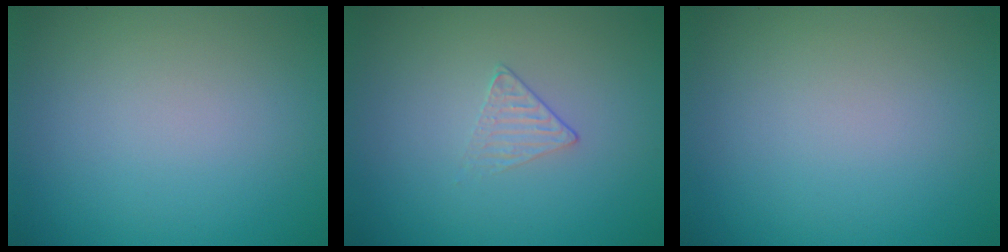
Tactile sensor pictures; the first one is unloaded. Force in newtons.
{"total": 1.1, "press": 0.5, "slide": 1.0}
{"total": 0.0}